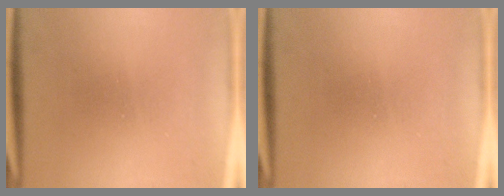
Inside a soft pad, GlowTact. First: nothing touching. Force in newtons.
{"total": 0.0}